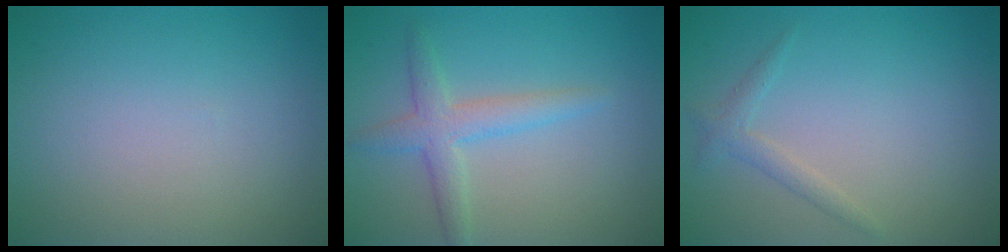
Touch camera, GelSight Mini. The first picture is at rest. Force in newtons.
{"total": 2.9, "press": 2.9, "slide": 0.0}
{"total": 1.4, "press": 1.4, "slide": 0.1}